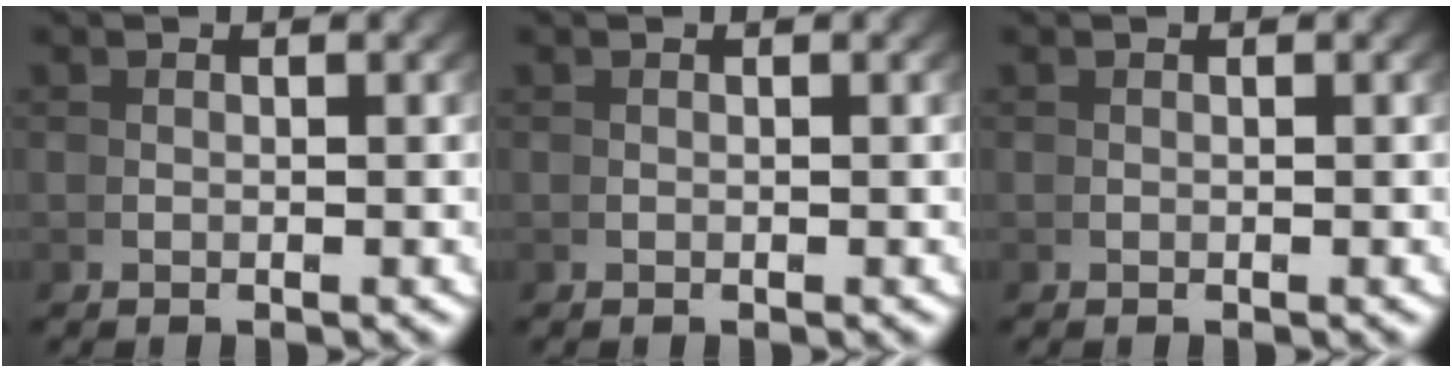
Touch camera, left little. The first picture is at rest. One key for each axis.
{"total": 0.0}
{"total": 0.0}